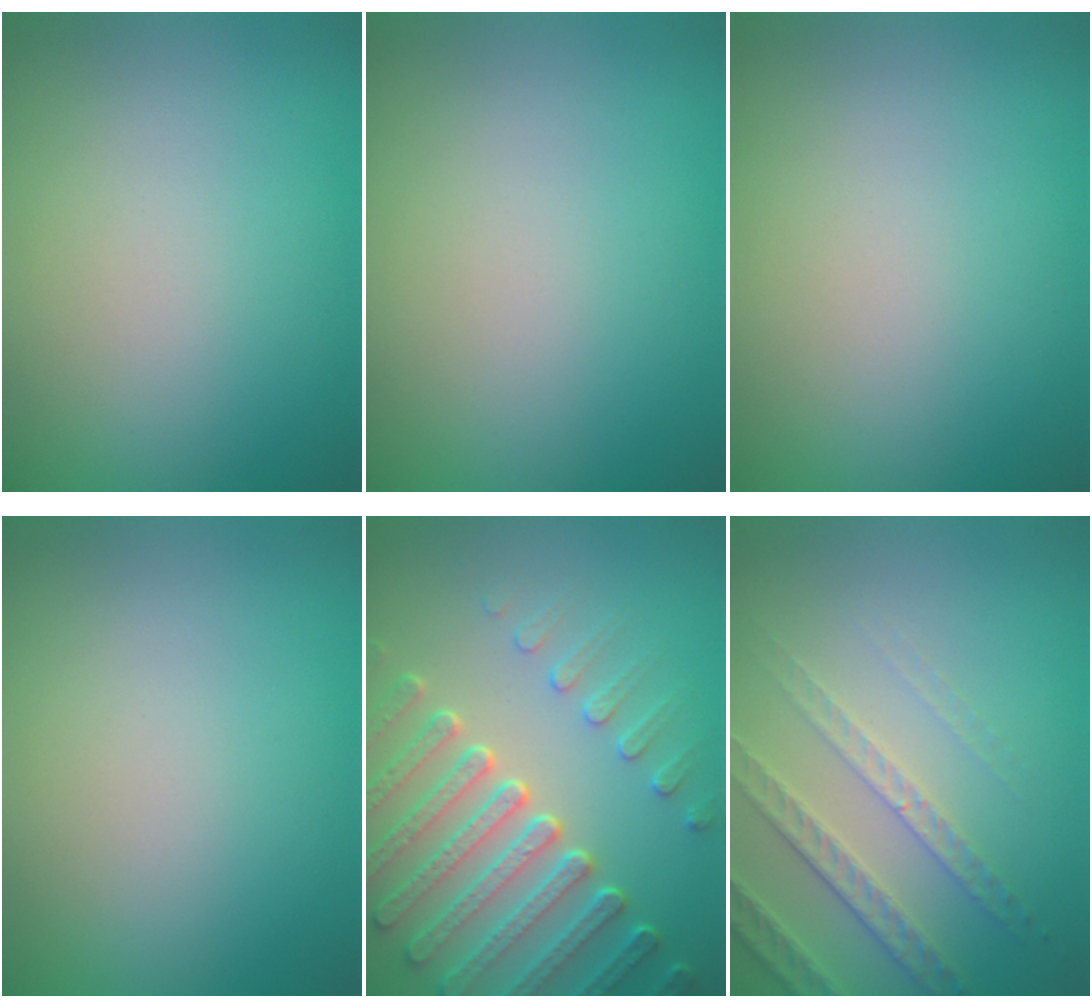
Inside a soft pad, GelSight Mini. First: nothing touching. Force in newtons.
{"total": 0.0}
{"total": 0.0}
{"total": 0.0}
{"total": 7.3, "press": 5.7, "slide": 4.6}
{"total": 3.4, "press": 3.2, "slide": 1.1}